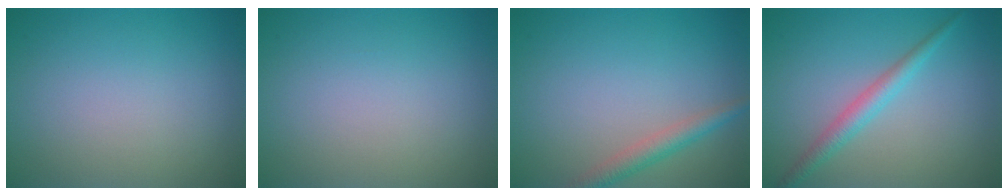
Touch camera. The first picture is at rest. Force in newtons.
{"total": 0.0}
{"total": 2.4, "press": 2.4, "slide": 0.0}
{"total": 2.4, "press": 2.3, "slide": 0.2}